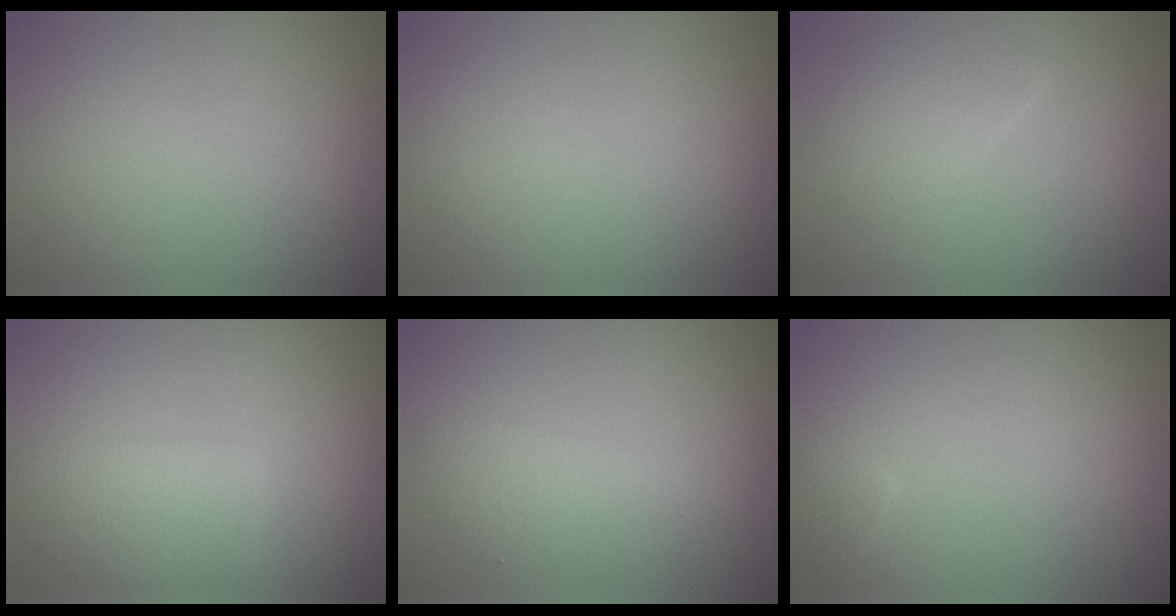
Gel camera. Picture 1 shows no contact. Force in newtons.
{"total": 0.0}
{"total": 2.5, "press": 2.5, "slide": 0.1}
{"total": 3.5, "press": 3.5, "slide": 0.1}
{"total": 2.8, "press": 2.8, "slide": 0.1}
{"total": 0.8, "press": 0.7, "slide": 0.2}